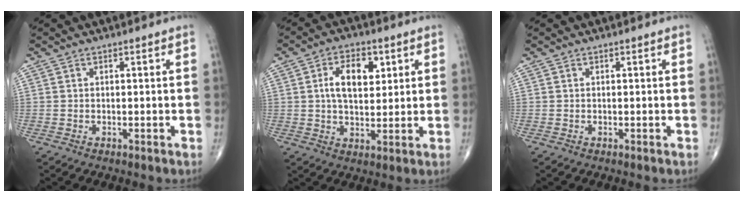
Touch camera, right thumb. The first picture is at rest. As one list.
[{"total": 8.9, "force": [2.5, 5.0, 6.9], "torque": [-0.094, -0.005, 0.041]}, {"total": 0.0}]